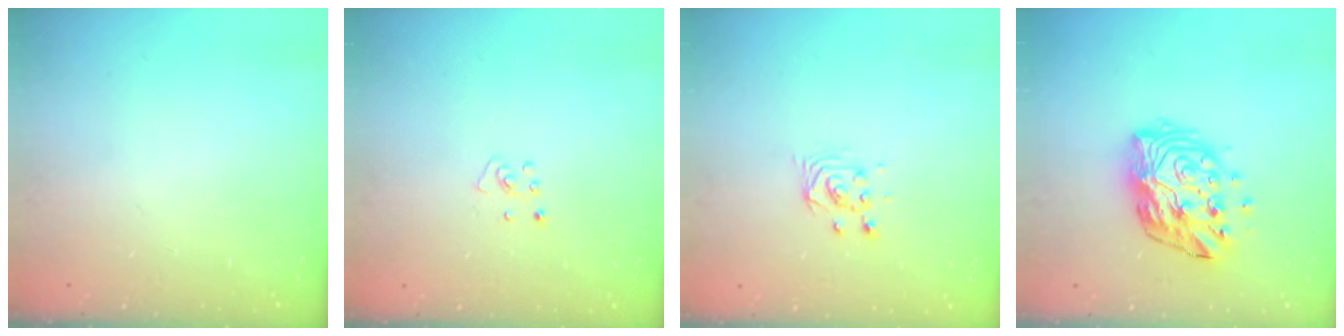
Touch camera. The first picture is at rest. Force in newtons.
{"total": 4.4, "press": 4.4, "slide": 0.3}
{"total": 3.7, "press": 3.7, "slide": 0.3}
{"total": 14.2, "press": 14.2, "slide": 1.3}